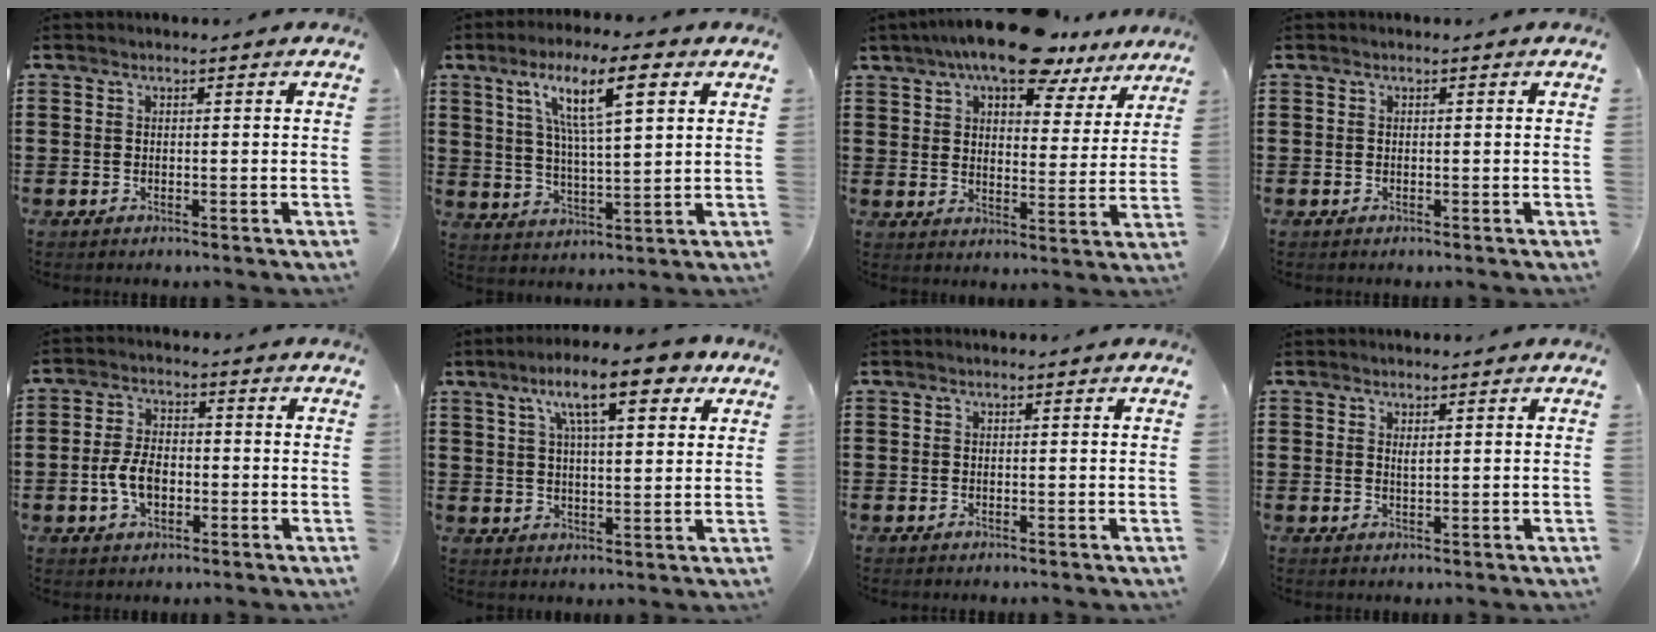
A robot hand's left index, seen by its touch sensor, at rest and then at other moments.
{"total": 12.1, "force": [6.0, 3.0, 10.1], "torque": [-0.193, 0.000, 0.097]}
{"total": 11.7, "force": [9.5, 2.8, 6.1], "torque": [-0.115, -0.036, 0.169]}
{"total": 0.0}
{"total": 5.7, "force": [-1.4, 3.3, 4.4], "torque": [-0.099, 0.003, -0.029]}
{"total": 11.1, "force": [6.3, 2.9, 8.7], "torque": [-0.150, -0.006, 0.101]}
{"total": 0.0}
{"total": 1.0, "force": [0.6, 0.1, 0.8], "torque": [-0.018, 0.000, 0.010]}